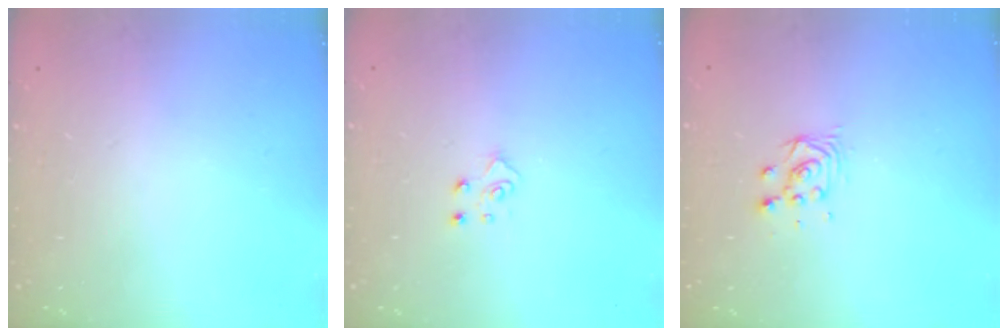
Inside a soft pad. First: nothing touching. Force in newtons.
{"total": 4.3, "press": 4.2, "slide": 0.4}
{"total": 4.0, "press": 4.0, "slide": 0.2}